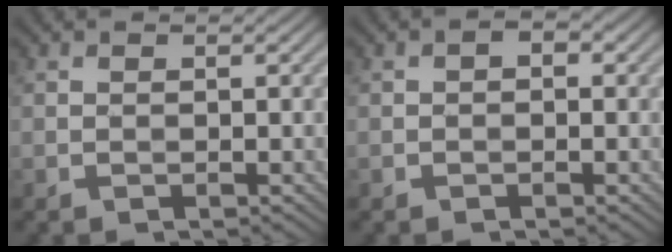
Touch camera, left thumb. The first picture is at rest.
{"total": 1.6, "force": [-0.1, 1.0, 1.2], "torque": [-0.017, 0.003, -0.005]}